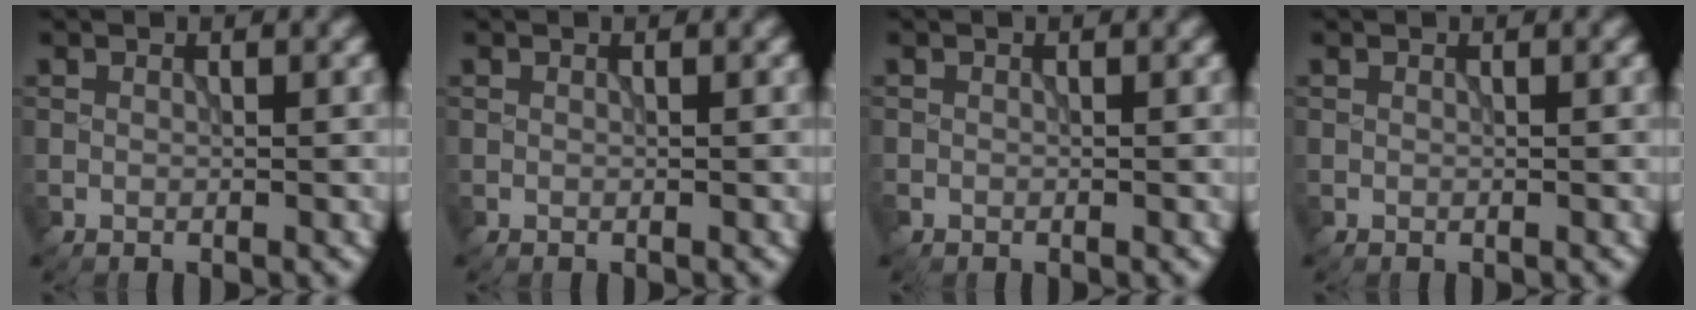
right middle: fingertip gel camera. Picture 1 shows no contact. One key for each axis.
{"total": 0.0}
{"total": 0.9, "fx": -0.5, "fy": 0.7, "fz": 0.3, "tx": -0.008, "ty": -0.005, "tz": -0.011}
{"total": 0.0}